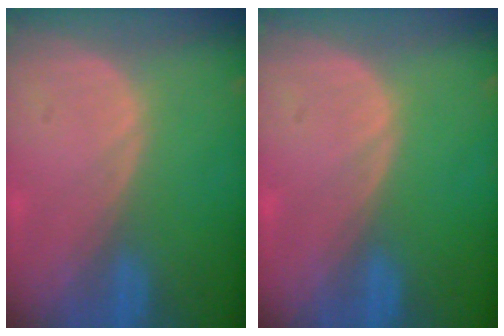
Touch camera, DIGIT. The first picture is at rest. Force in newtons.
{"total": 0.0}